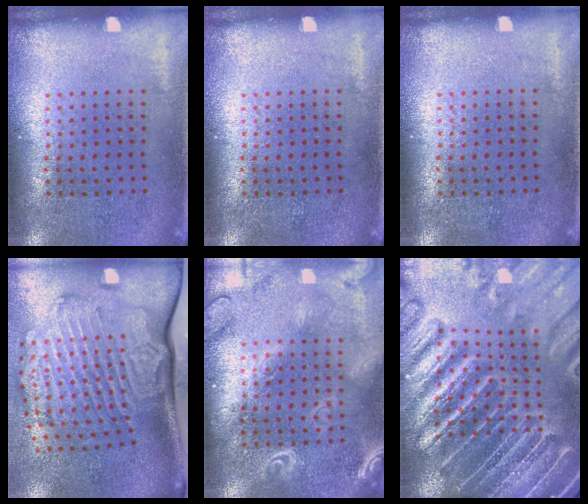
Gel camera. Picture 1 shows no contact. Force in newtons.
{"total": 0.0}
{"total": 0.0}
{"total": 3.6, "press": 2.4, "slide": 2.6}
{"total": 3.9, "press": 3.8, "slide": 0.5}
{"total": 4.5, "press": 4.2, "slide": 1.6}